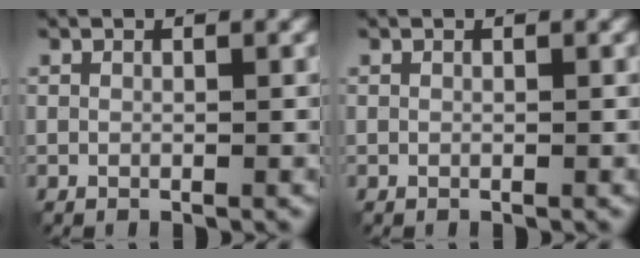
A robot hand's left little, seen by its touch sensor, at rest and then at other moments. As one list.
[{"total": 0.0}]